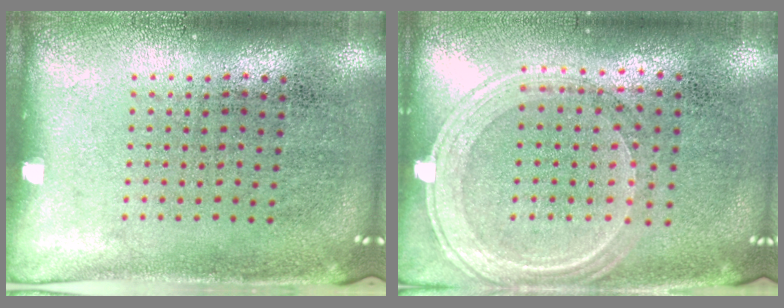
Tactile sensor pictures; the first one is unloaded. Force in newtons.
{"total": 1.2, "press": 1.1, "slide": 0.4}